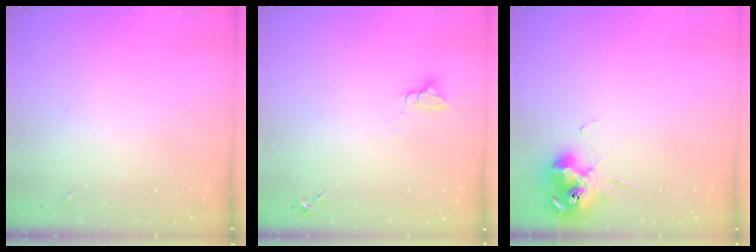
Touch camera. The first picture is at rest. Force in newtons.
{"total": 2.7, "press": 2.7, "slide": 0.1}
{"total": 13.5, "press": 13.5, "slide": 1.2}